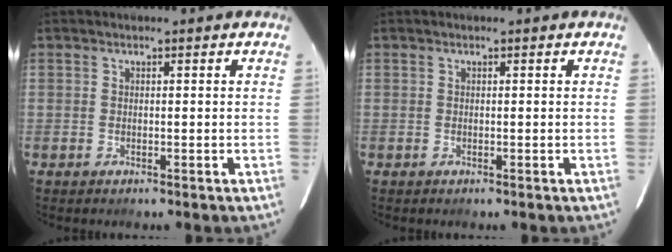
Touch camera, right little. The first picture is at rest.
{"total": 0.0}